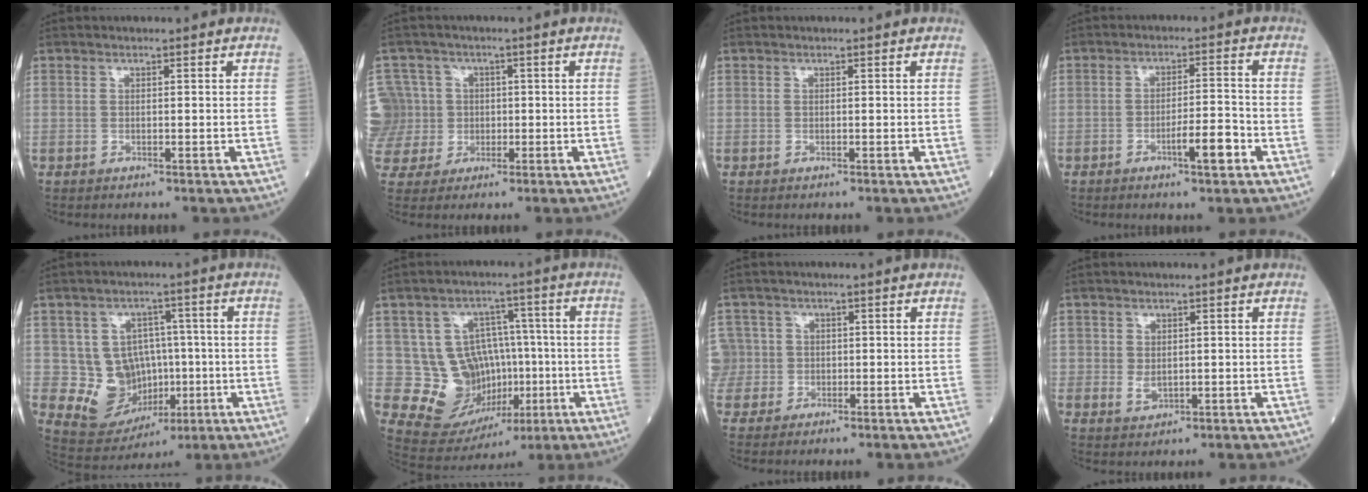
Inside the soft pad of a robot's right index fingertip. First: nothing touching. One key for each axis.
{"total": 11.3, "fx": 0.2, "fy": 11.1, "fz": 2.2, "tx": -0.088, "ty": 0.044, "tz": 0.025}
{"total": 0.0}
{"total": 5.0, "fx": -2.4, "fy": 0.5, "fz": 4.4, "tx": -0.066, "ty": 0.000, "tz": -0.041}
{"total": 9.7, "fx": -0.6, "fy": 8.3, "fz": 5.1, "tx": -0.086, "ty": 0.024, "tz": 0.017}
{"total": 11.4, "fx": -0.9, "fy": 9.7, "fz": 6.0, "tx": -0.099, "ty": 0.033, "tz": 0.013}
{"total": 4.6, "fx": -0.2, "fy": 4.6, "fz": -0.3, "tx": 0.006, "ty": 0.027, "tz": -0.004}
{"total": 2.1, "fx": 0.1, "fy": 1.7, "fz": 1.1, "tx": -0.019, "ty": -0.003, "tz": 0.008}